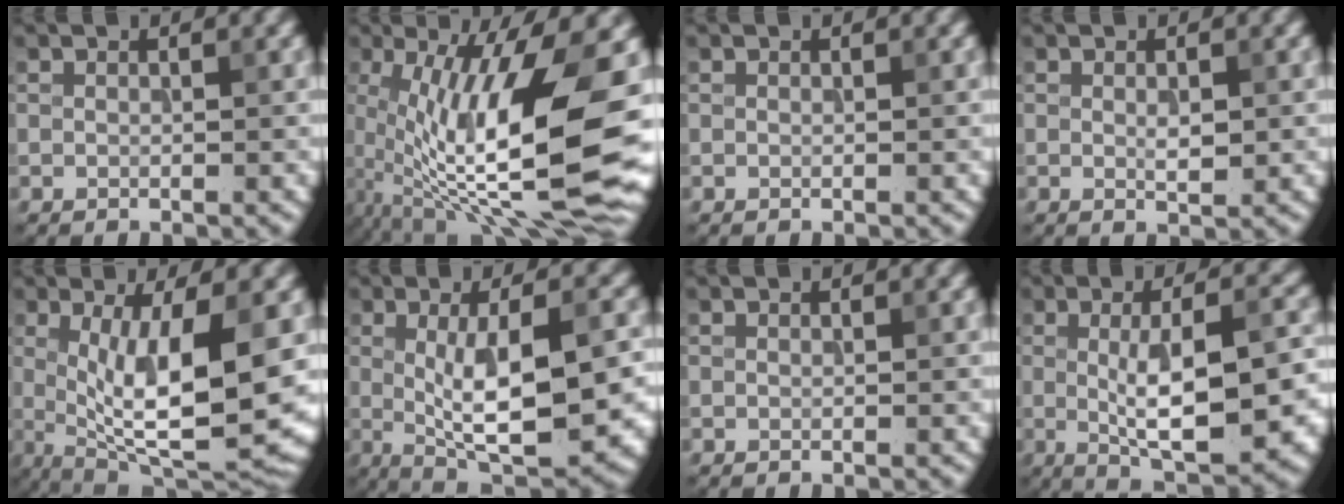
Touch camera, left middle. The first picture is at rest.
{"total": 14.1, "force": [-0.6, 3.7, 13.6], "torque": [-0.242, -0.015, -0.008]}
{"total": 0.0}
{"total": 1.4, "force": [0.0, 0.5, 1.3], "torque": [-0.022, -0.003, 0.002]}
{"total": 11.2, "force": [0.3, 3.4, 10.7], "torque": [-0.173, -0.021, 0.012]}
{"total": 10.3, "force": [-0.5, 3.2, 9.7], "torque": [-0.148, -0.009, -0.002]}
{"total": 0.0}
{"total": 10.1, "force": [-0.7, 3.2, 9.6], "torque": [-0.140, -0.007, -0.007]}